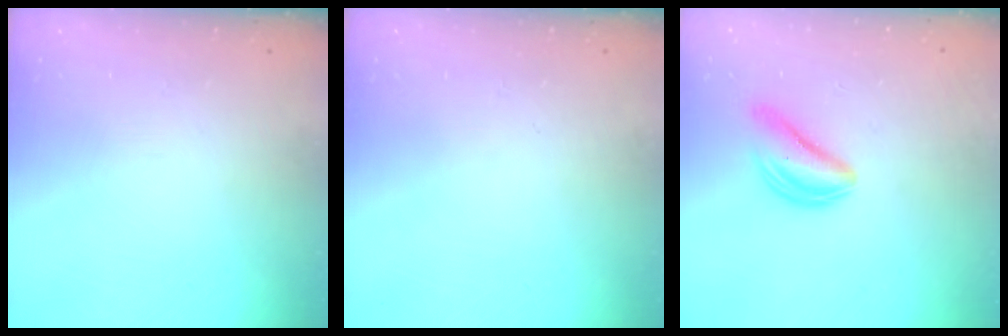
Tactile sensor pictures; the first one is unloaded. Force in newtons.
{"total": 0.0}
{"total": 5.8, "press": 5.8, "slide": 0.5}